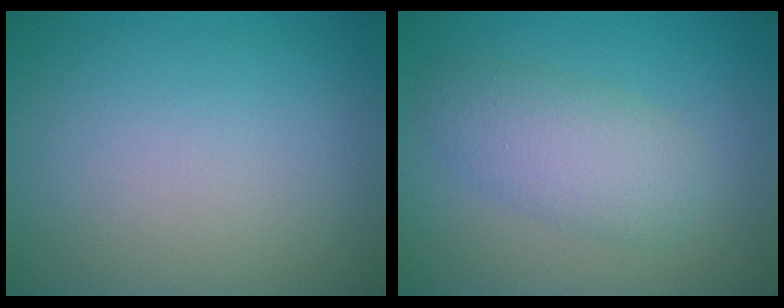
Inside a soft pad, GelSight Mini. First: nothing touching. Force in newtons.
{"total": 3.8, "press": 3.8, "slide": 0.1}